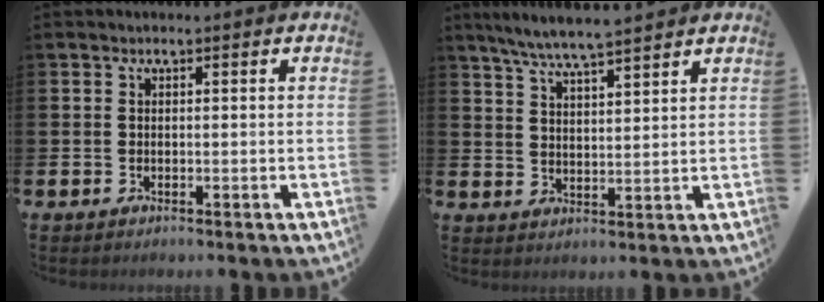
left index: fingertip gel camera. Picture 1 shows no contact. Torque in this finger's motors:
{"motor_torque": [0.04, -0.19, 0.58, 0.21]}